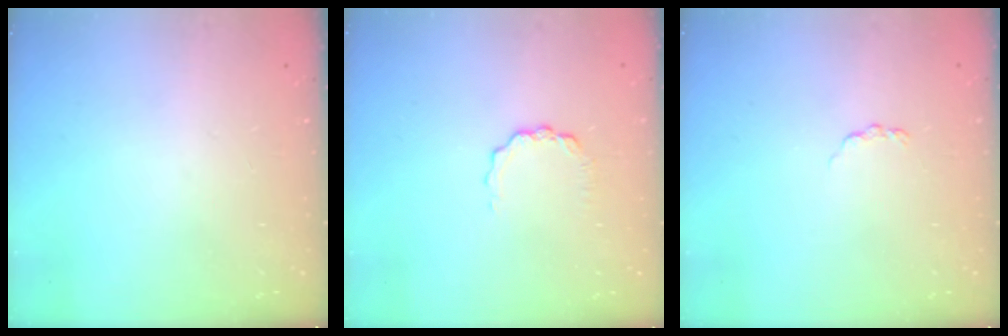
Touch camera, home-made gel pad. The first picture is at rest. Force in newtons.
{"total": 3.8, "press": 3.7, "slide": 0.4}
{"total": 2.8, "press": 2.7, "slide": 0.4}